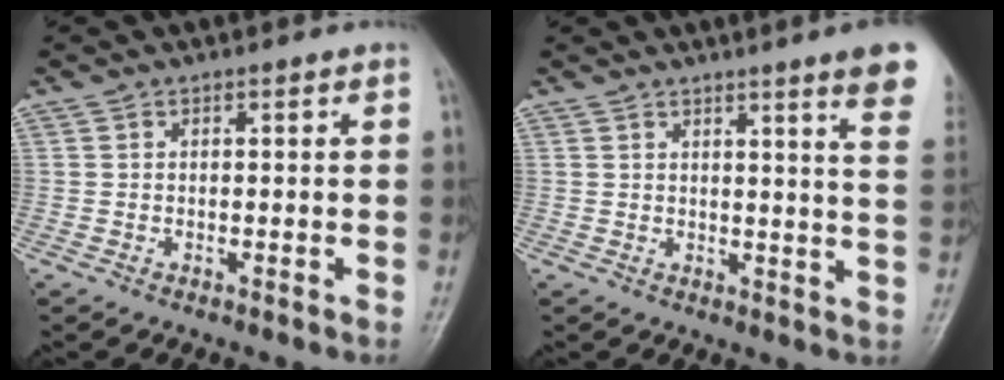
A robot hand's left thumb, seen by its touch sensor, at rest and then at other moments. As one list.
[{"total": 10.5, "force": [6.9, 0.4, 7.9], "torque": [-0.083, -0.029, 0.067]}]